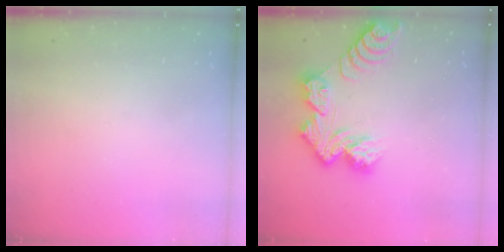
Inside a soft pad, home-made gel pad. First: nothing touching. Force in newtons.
{"total": 10.8, "press": 10.7, "slide": 1.1}